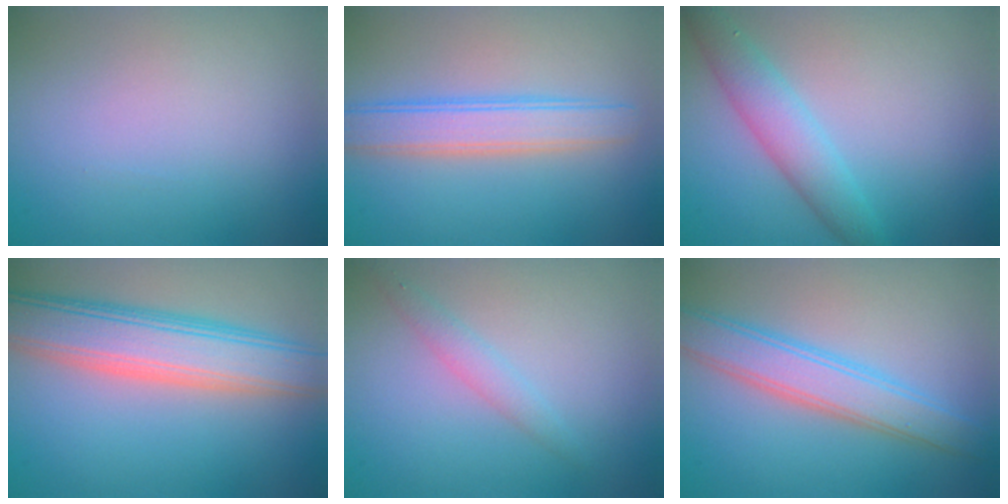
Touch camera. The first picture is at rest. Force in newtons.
{"total": 4.3, "press": 4.3, "slide": 0.2}
{"total": 3.6, "press": 3.6, "slide": 0.0}
{"total": 7.9, "press": 7.9, "slide": 0.3}
{"total": 1.6, "press": 1.6, "slide": 0.0}
{"total": 4.7, "press": 4.7, "slide": 0.1}